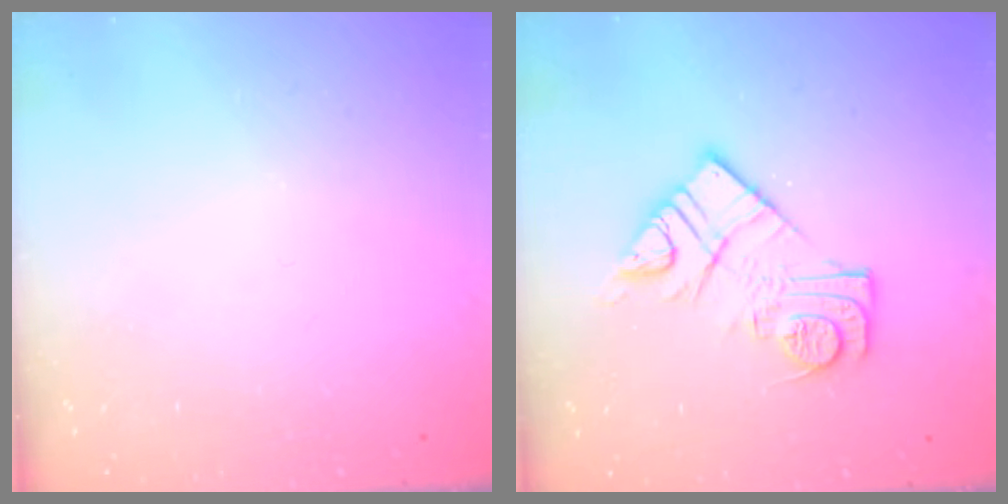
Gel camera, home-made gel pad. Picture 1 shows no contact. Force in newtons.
{"total": 12.9, "press": 12.8, "slide": 0.9}